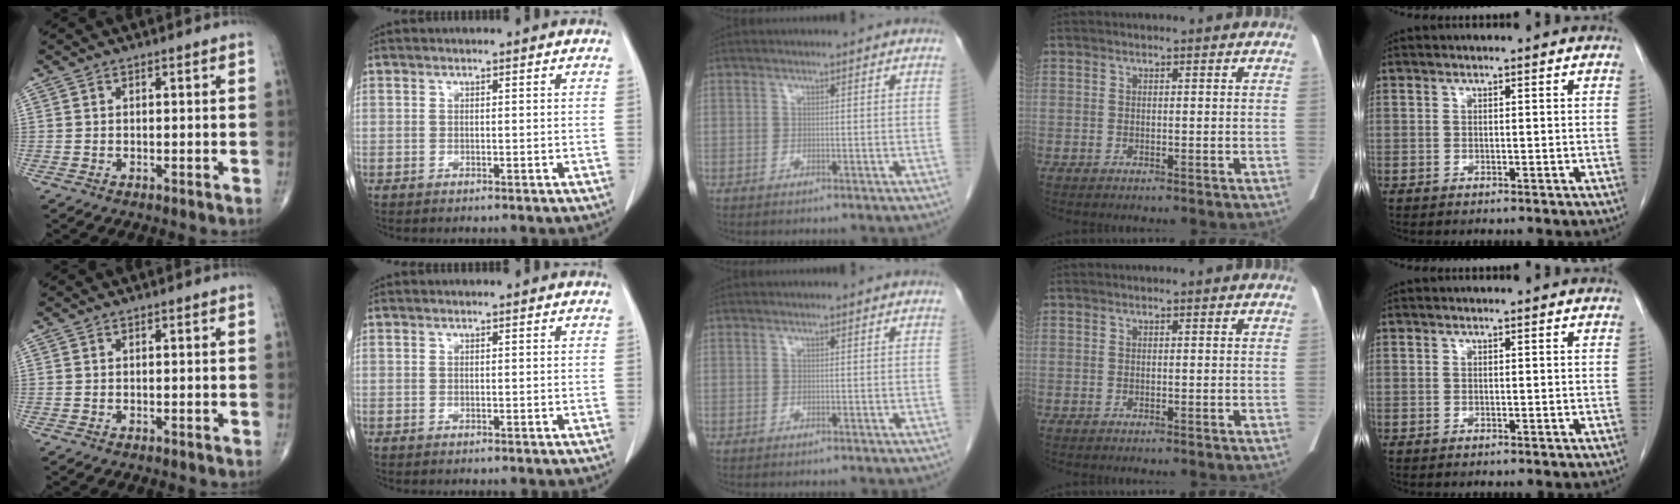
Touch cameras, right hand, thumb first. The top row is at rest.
{}